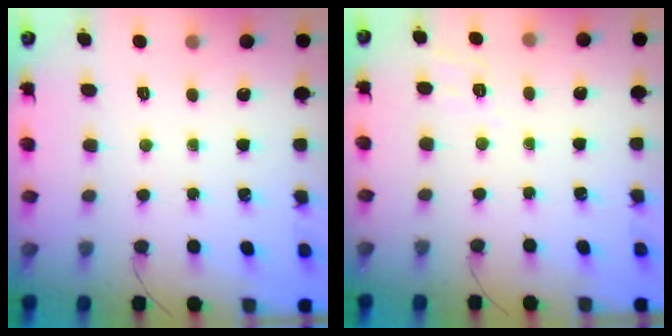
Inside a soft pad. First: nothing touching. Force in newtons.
{"total": 2.4, "press": 1.4, "slide": 2.0}